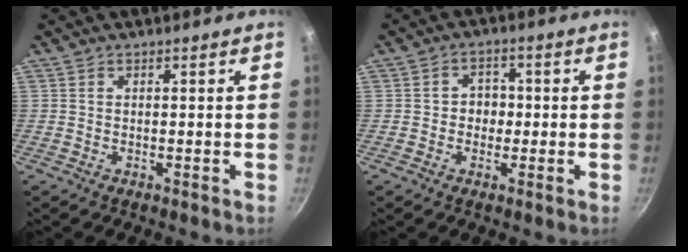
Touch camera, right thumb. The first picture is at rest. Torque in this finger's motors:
{"motor_torque": [0.15, -0.39, -0.08, -0.07, 0.00]}